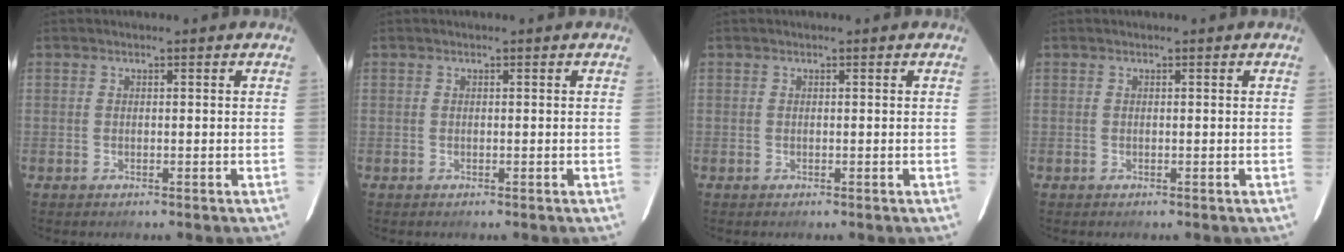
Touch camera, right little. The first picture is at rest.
{"total": 0.0}
{"total": 0.0}
{"total": 0.0}